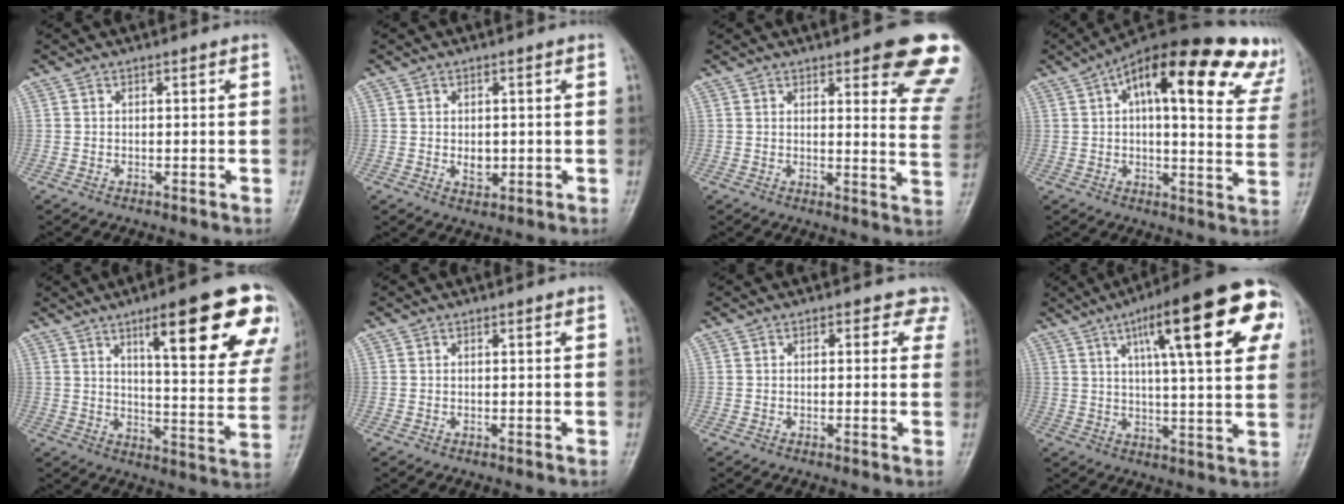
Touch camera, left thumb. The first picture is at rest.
{"total": 3.2, "force": [-0.2, 2.2, 2.3], "torque": [-0.025, -0.004, 0.002]}
{"total": 15.0, "force": [9.5, 4.0, 10.8], "torque": [-0.091, -0.051, 0.093]}
{"total": 29.2, "force": [15.4, 10.5, 22.4], "torque": [-0.267, 0.010, 0.194]}
{"total": 22.8, "force": [11.7, 5.3, 18.8], "torque": [-0.215, -0.036, 0.164]}
{"total": 0.5, "force": [0.3, 0.1, 0.4], "torque": [-0.007, 0.000, 0.002]}
{"total": 4.2, "force": [2.4, 2.7, 2.2], "torque": [0.016, -0.004, 0.012]}
{"total": 23.8, "force": [9.4, 5.8, 21.1], "torque": [-0.278, 0.004, 0.125]}